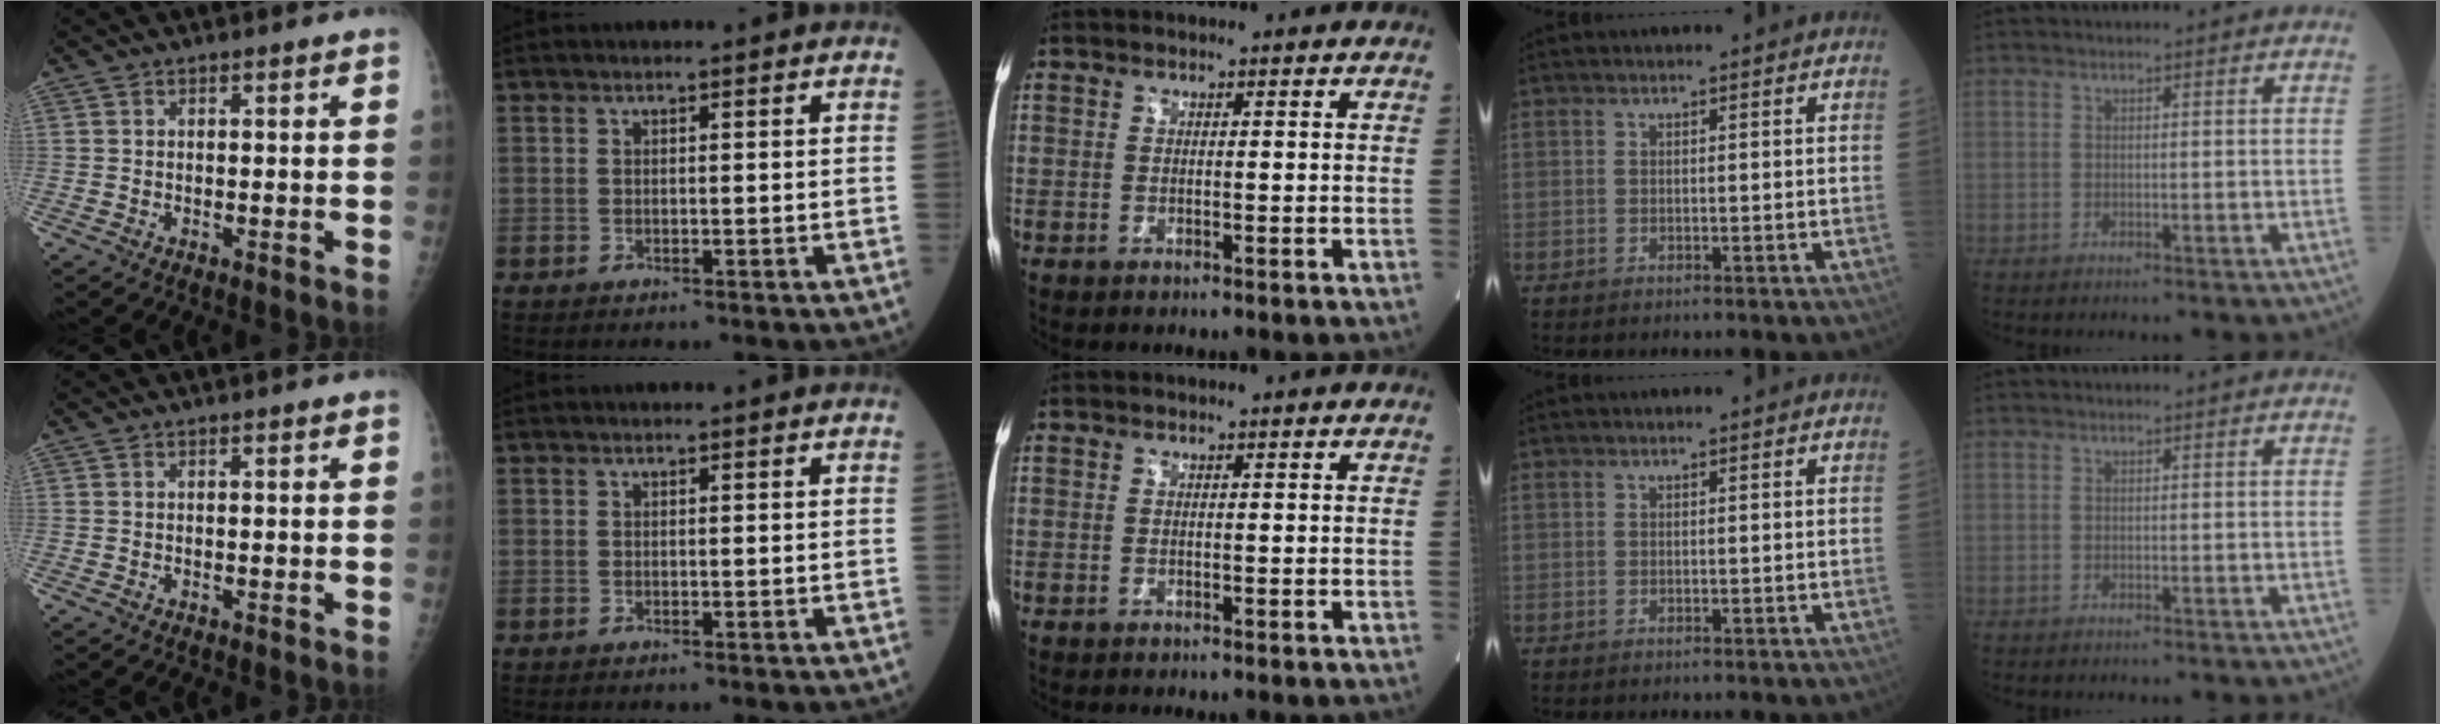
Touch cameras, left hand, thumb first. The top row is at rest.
{}